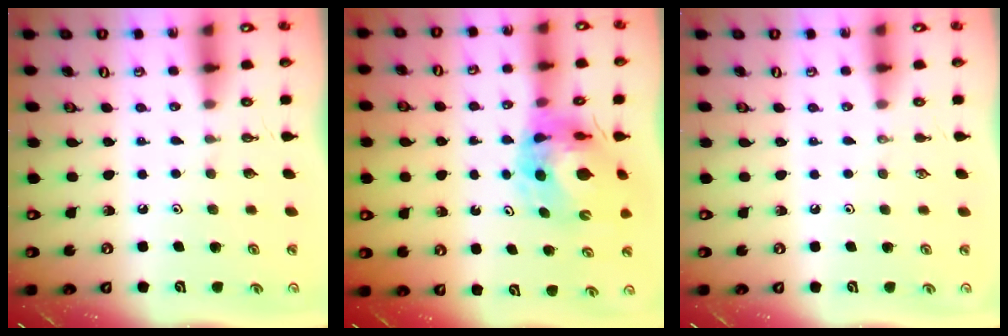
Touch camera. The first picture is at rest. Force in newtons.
{"total": 10.4, "press": 10.4, "slide": 1.0}
{"total": 0.0}